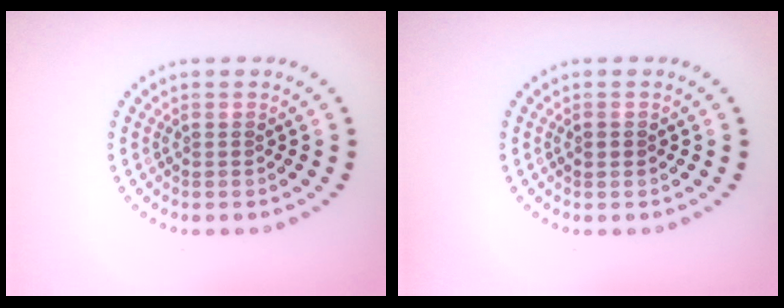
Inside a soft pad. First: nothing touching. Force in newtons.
{"total": 0.9, "press": 0.9, "slide": 0.0}